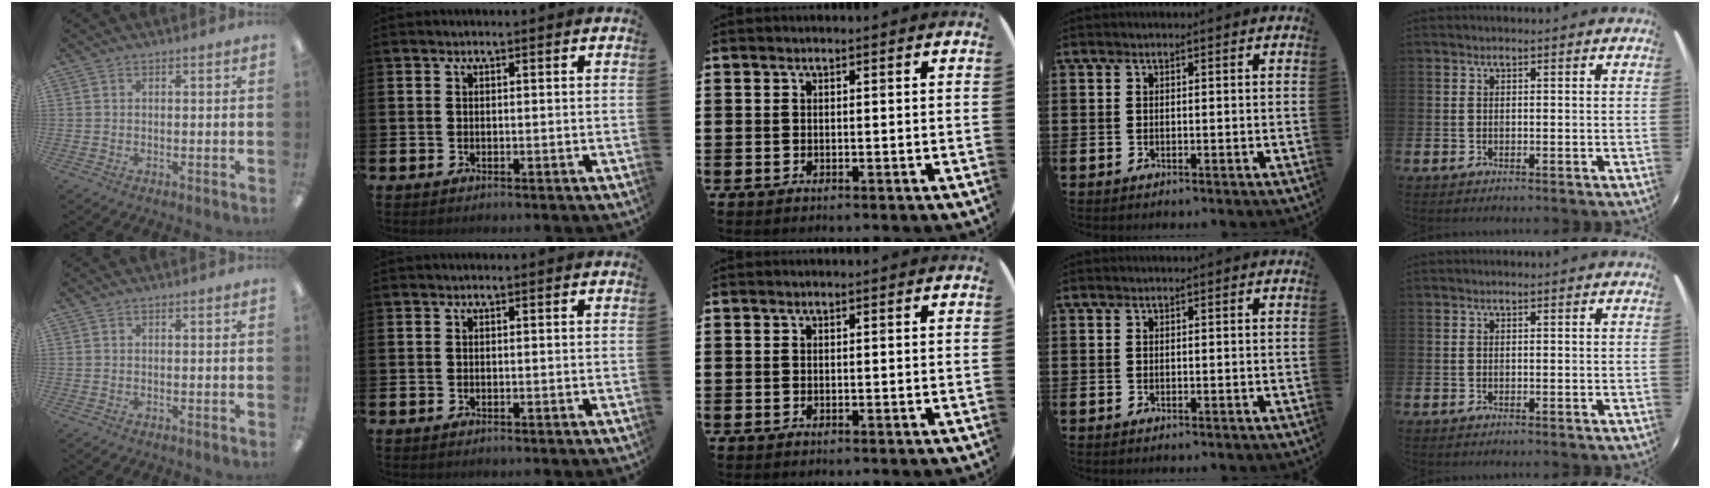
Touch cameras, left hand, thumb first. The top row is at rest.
{}